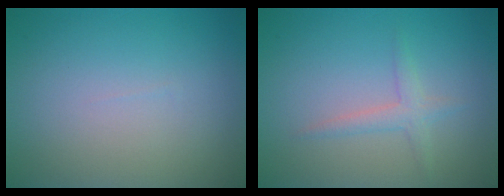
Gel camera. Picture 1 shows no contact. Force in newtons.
{"total": 1.7, "press": 1.7, "slide": 0.1}